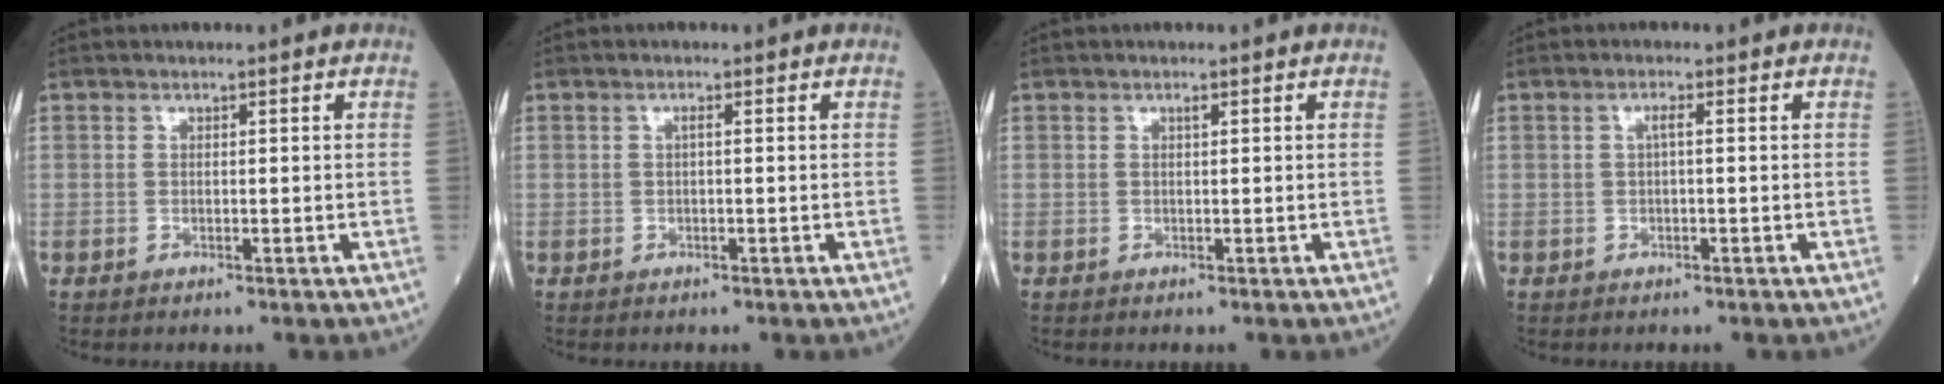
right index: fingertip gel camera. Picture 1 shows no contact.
{"total": 1.0, "force": [0.2, 0.3, 0.9], "torque": [-0.025, 0.001, 0.003]}
{"total": 0.7, "force": [0.2, 0.3, 0.6], "torque": [-0.016, 0.002, 0.003]}
{"total": 1.6, "force": [0.3, 0.4, 1.6], "torque": [-0.037, 0.003, 0.006]}